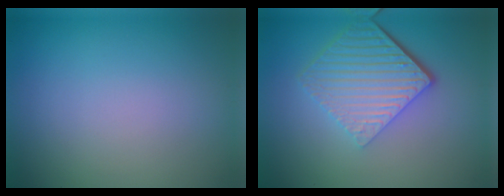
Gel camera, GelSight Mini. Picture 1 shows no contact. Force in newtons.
{"total": 6.7, "press": 4.4, "slide": 5.1}